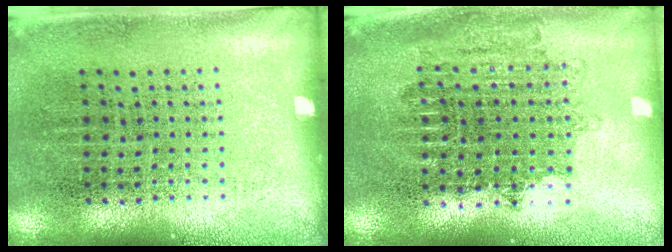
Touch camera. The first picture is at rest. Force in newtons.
{"total": 1.8, "press": 1.5, "slide": 1.0}